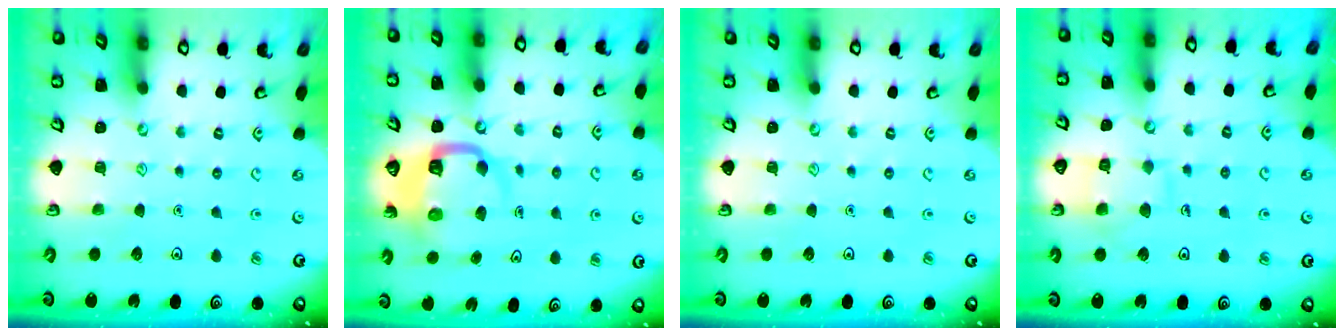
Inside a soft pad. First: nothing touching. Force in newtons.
{"total": 6.0, "press": 5.9, "slide": 0.8}
{"total": 0.0}
{"total": 9.2, "press": 9.2, "slide": 0.7}